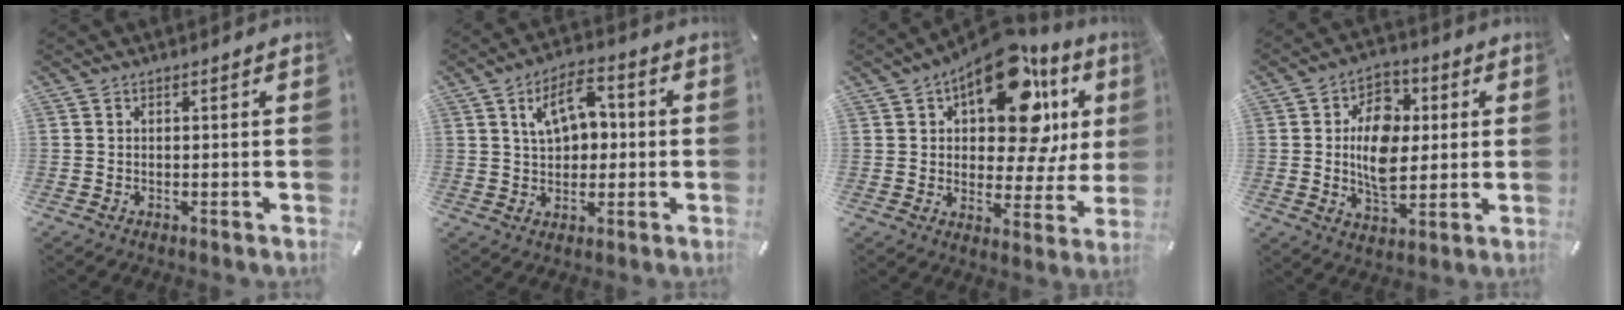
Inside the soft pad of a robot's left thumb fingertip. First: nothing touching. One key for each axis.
{"total": 9.2, "fx": 2.5, "fy": 6.2, "fz": 6.4, "tx": -0.100, "ty": 0.007, "tz": 0.043}
{"total": 20.6, "fx": 11.0, "fy": 10.5, "fz": 13.9, "tx": -0.200, "ty": -0.067, "tz": 0.184}
{"total": 11.9, "fx": 0.9, "fy": 8.6, "fz": 8.1, "tx": -0.132, "ty": 0.008, "tz": 0.014}